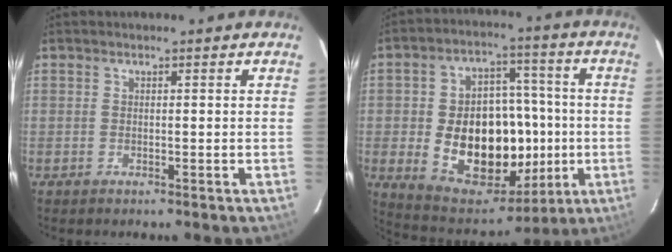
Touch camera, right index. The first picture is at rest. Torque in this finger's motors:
{"motor_torque": [1.39, -0.75, 1.05, 0.21]}